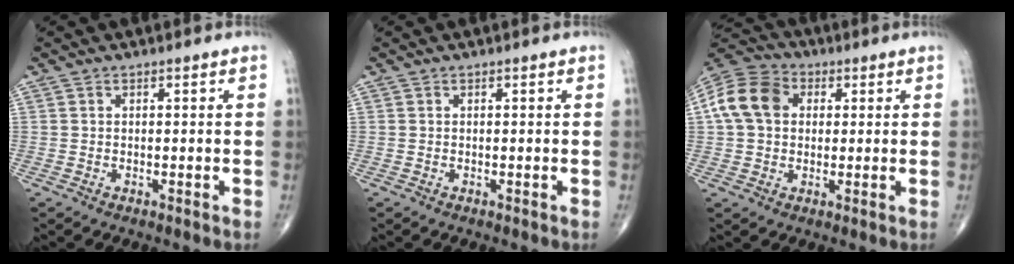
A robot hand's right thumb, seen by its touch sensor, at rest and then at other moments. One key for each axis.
{"total": 0.0}
{"total": 12.5, "fx": 2.4, "fy": 9.5, "fz": 7.7, "tx": -0.143, "ty": 0.025, "tz": 0.034}